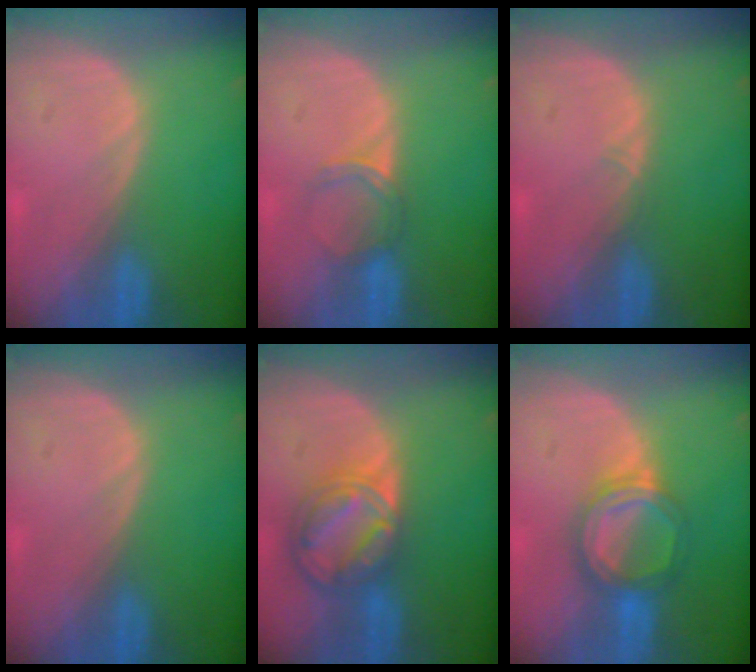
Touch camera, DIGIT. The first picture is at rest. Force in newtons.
{"total": 3.1, "press": 2.7, "slide": 1.5}
{"total": 0.6, "press": 0.5, "slide": 0.4}
{"total": 0.0}
{"total": 8.6, "press": 7.2, "slide": 4.6}
{"total": 6.4, "press": 5.7, "slide": 3.0}